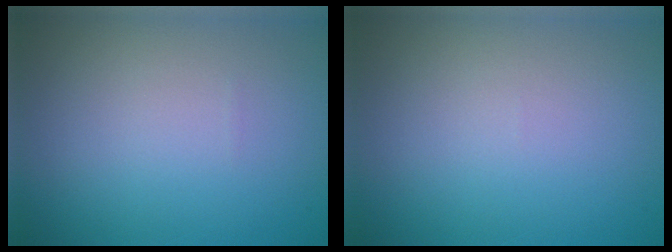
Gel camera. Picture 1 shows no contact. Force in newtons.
{"total": 0.0}